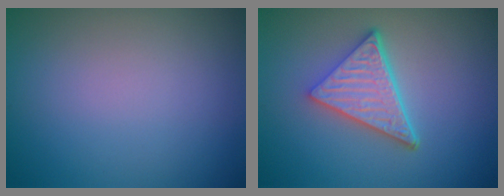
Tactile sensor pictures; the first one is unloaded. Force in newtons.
{"total": 5.2, "press": 3.8, "slide": 3.6}